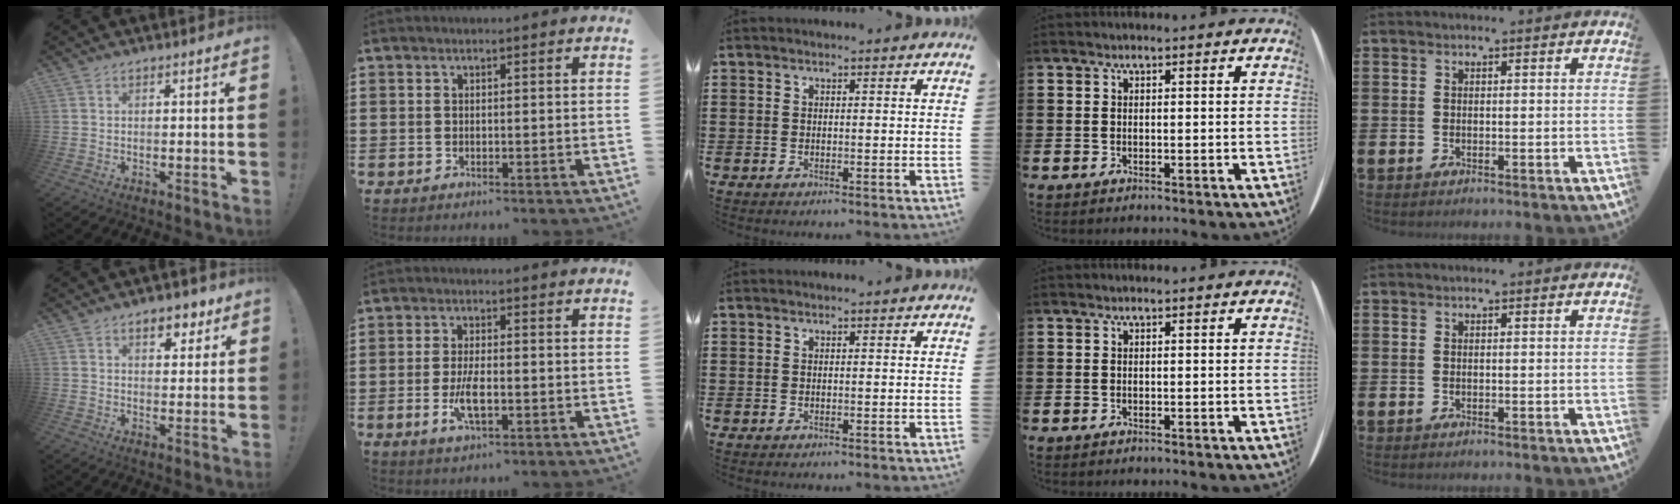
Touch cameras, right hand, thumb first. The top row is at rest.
{"thumb": {"total": 7.0, "force": [4.2, 4.1, 3.8], "torque": [-0.036, -0.016, 0.069]}, "index": {"total": 5.1, "force": [-1.4, 1.7, 4.6], "torque": [-0.098, -0.003, -0.030]}}